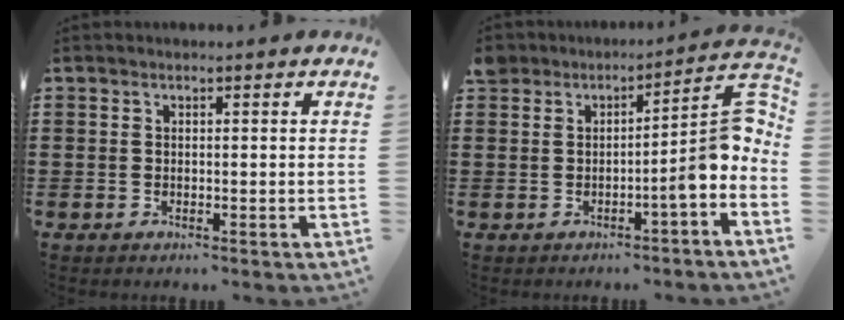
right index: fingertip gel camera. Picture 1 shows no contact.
{"total": 6.8, "force": [0.1, 1.5, 6.6], "torque": [-0.094, -0.016, -0.002]}